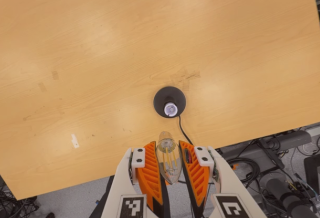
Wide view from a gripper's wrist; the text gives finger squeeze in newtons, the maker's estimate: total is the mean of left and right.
{"total": 13.8, "left": 14.4, "right": 13.2}